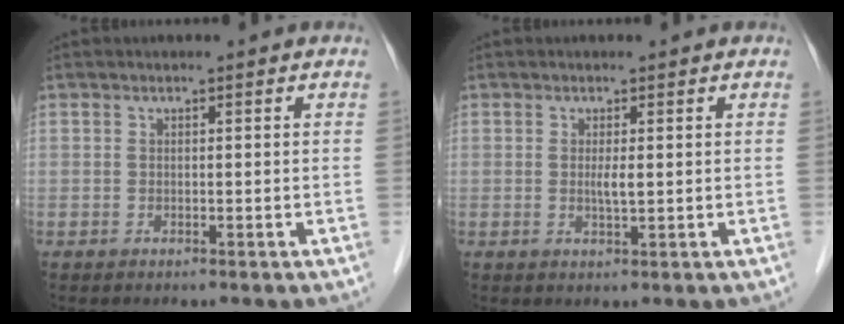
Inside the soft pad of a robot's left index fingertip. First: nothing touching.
{"total": 1.5, "force": [0.3, 0.0, 1.5], "torque": [-0.034, -0.003, 0.006]}